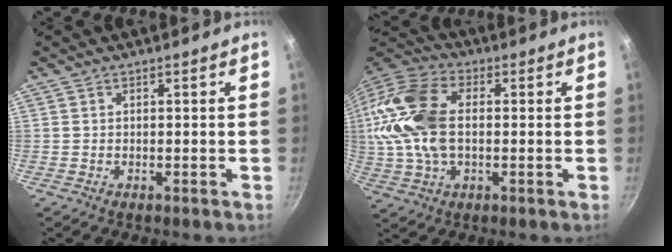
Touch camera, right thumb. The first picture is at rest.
{"total": 19.1, "force": [1.1, 11.9, 14.9], "torque": [-0.299, 0.025, 0.008]}